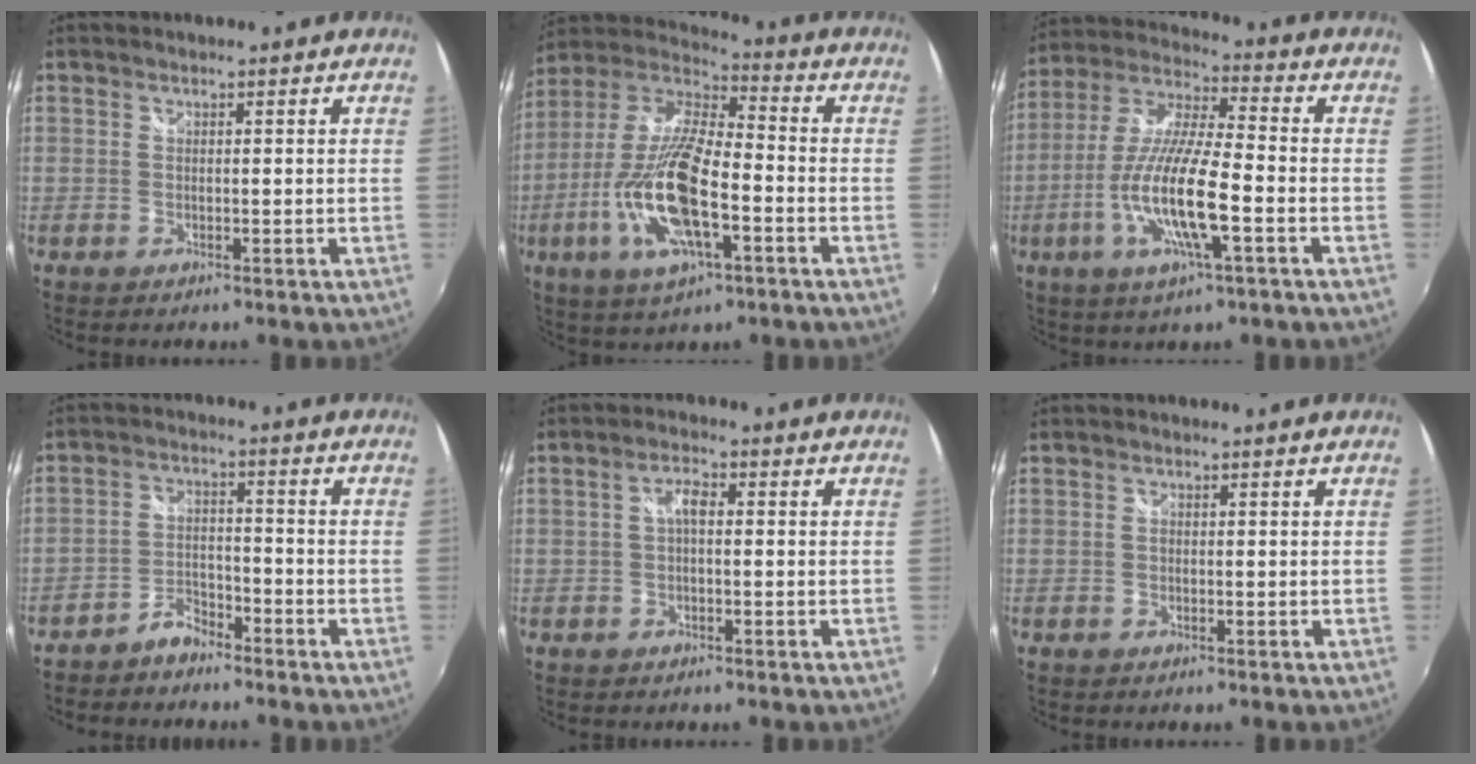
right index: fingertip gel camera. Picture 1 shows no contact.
{"total": 19.1, "force": [-6.1, 6.4, 17.0], "torque": [-0.351, -0.018, -0.121]}
{"total": 15.3, "force": [-4.8, 2.3, 14.3], "torque": [-0.290, -0.012, -0.094]}
{"total": 4.7, "force": [-4.1, 1.8, 1.5], "torque": [-0.042, 0.012, -0.075]}
{"total": 2.6, "force": [-0.1, 1.0, 2.4], "torque": [-0.047, 0.011, -0.002]}
{"total": 0.0}